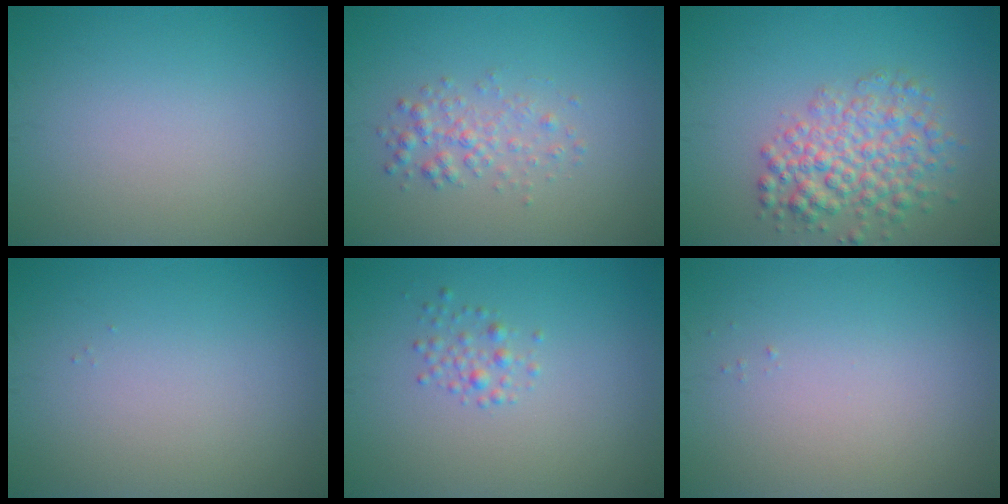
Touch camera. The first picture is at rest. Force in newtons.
{"total": 2.1, "press": 2.1, "slide": 0.0}
{"total": 5.1, "press": 5.1, "slide": 0.2}
{"total": 0.0}
{"total": 1.3, "press": 1.3, "slide": 0.0}
{"total": 0.0}